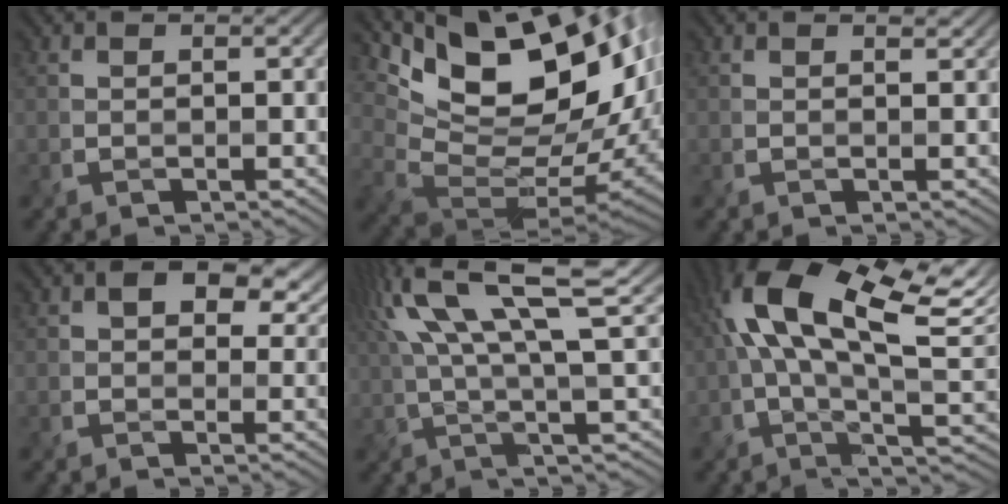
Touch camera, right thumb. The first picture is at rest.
{"total": 17.0, "force": [5.6, 8.8, 13.4], "torque": [-0.241, 0.002, 0.110]}
{"total": 0.9, "force": [0.7, 0.4, 0.5], "torque": [-0.009, 0.000, 0.012]}
{"total": 7.6, "force": [2.9, 4.7, 5.2], "torque": [-0.069, -0.001, 0.046]}
{"total": 14.6, "force": [5.8, 3.8, 12.8], "torque": [-0.239, 0.030, 0.102]}
{"total": 17.8, "force": [4.4, 6.7, 16.0], "torque": [-0.292, 0.030, 0.070]}